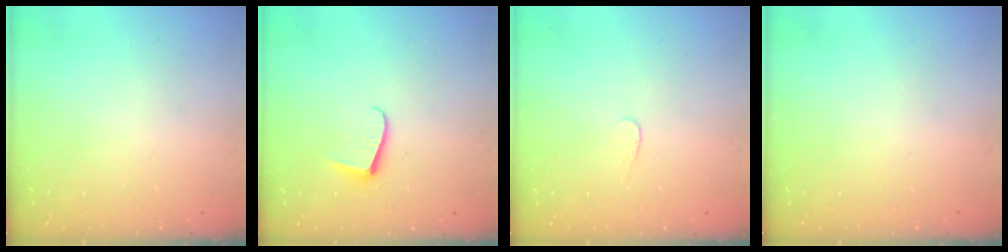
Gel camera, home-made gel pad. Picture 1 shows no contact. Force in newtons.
{"total": 5.9, "press": 5.9, "slide": 0.6}
{"total": 3.0, "press": 3.0, "slide": 0.2}
{"total": 0.0}